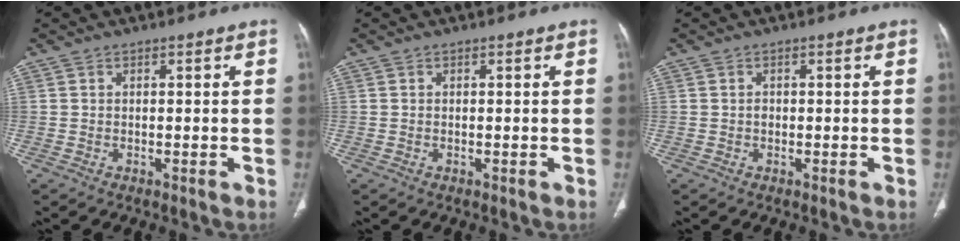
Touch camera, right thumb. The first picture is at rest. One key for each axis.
{"total": 0.0}
{"total": 0.8, "fx": -0.1, "fy": 0.7, "fz": 0.4, "tx": -0.005, "ty": 0.003, "tz": -0.002}